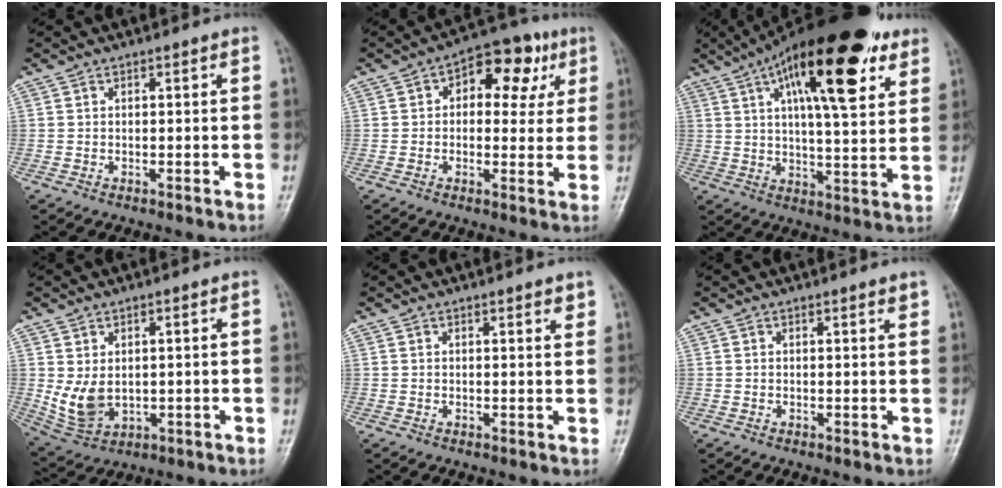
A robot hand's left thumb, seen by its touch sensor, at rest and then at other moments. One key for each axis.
{"total": 11.5, "fx": 3.7, "fy": 7.2, "fz": 8.1, "tx": -0.055, "ty": 0.018, "tz": 0.042}
{"total": 23.3, "fx": 11.1, "fy": 7.9, "fz": 18.9, "tx": -0.270, "ty": -0.006, "tz": 0.169}
{"total": 7.0, "fx": 0.5, "fy": 5.0, "fz": 4.9, "tx": -0.080, "ty": -0.012, "tz": 0.028}
{"total": 1.8, "fx": 1.3, "fy": 0.4, "fz": 1.1, "tx": -0.011, "ty": -0.007, "tz": 0.016}
{"total": 1.2, "fx": 1.0, "fy": 0.1, "fz": 0.7, "tx": -0.005, "ty": -0.004, "tz": 0.012}